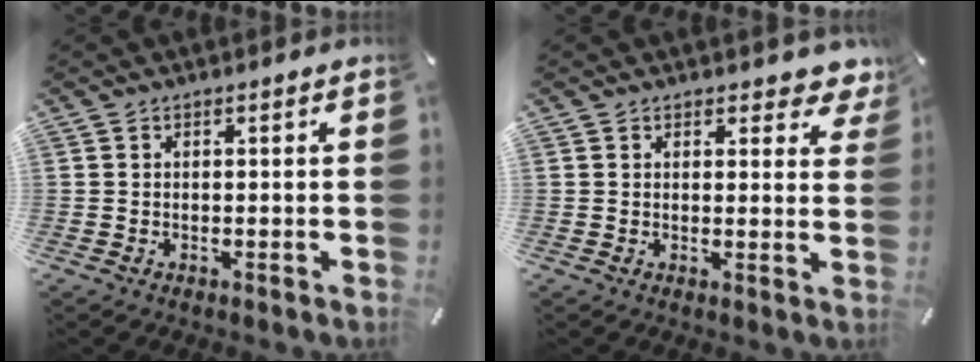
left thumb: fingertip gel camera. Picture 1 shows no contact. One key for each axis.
{"total": 3.8, "fx": 2.9, "fy": 2.2, "fz": 1.3, "tx": -0.002, "ty": -0.017, "tz": 0.045}